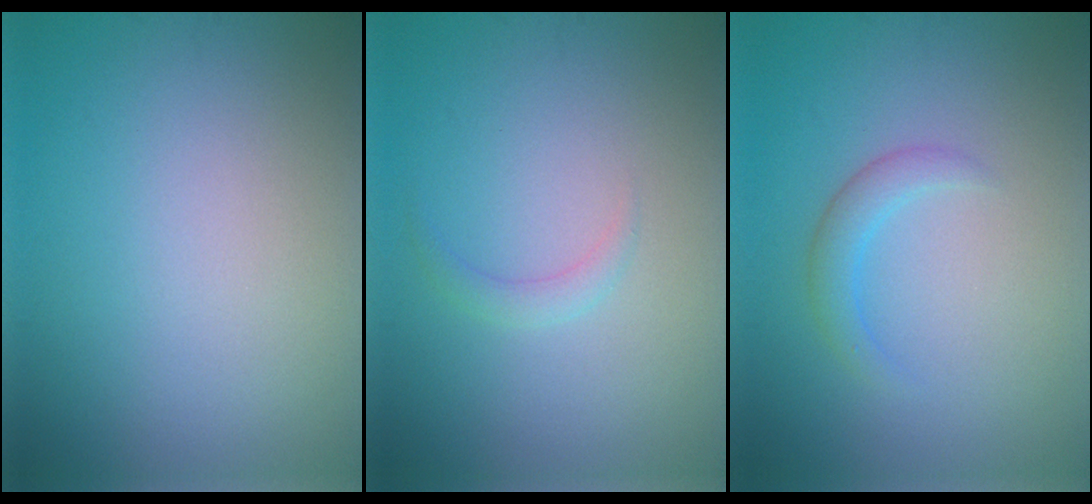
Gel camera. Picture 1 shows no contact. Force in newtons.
{"total": 1.1, "press": 1.1, "slide": 0.1}
{"total": 1.8, "press": 1.8, "slide": 0.1}